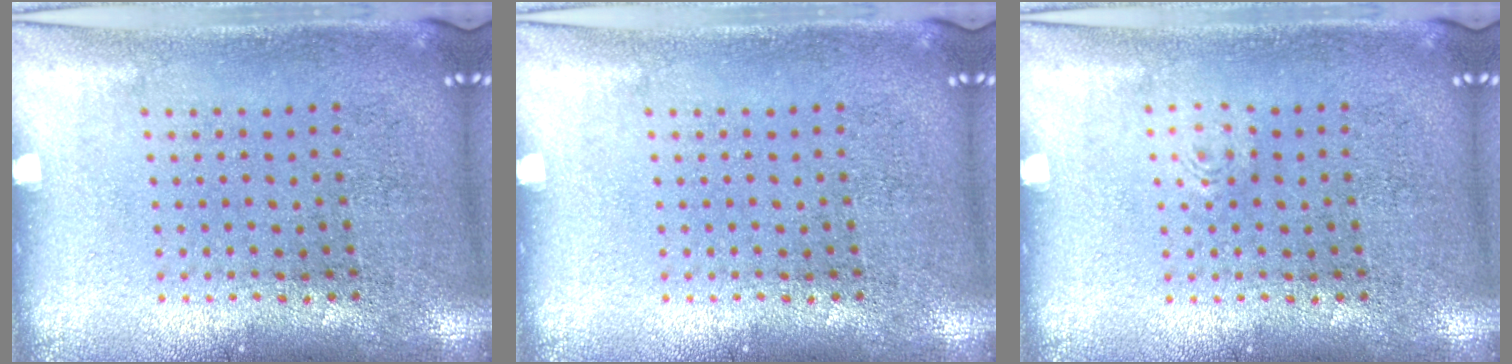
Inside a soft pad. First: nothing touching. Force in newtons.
{"total": 0.0}
{"total": 0.6, "press": 0.6, "slide": 0.2}